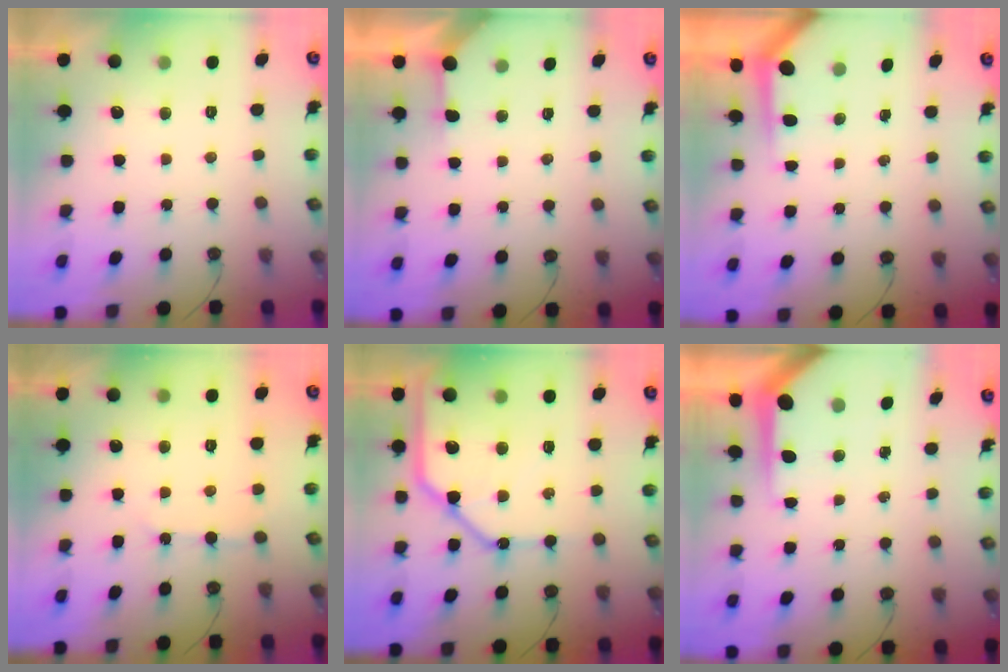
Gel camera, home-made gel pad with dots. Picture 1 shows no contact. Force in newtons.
{"total": 2.7, "press": 2.7, "slide": 0.4}
{"total": 3.8, "press": 3.8, "slide": 0.3}
{"total": 4.5, "press": 4.5, "slide": 0.3}
{"total": 19.0, "press": 18.9, "slide": 2.0}
{"total": 6.2, "press": 6.2, "slide": 0.6}